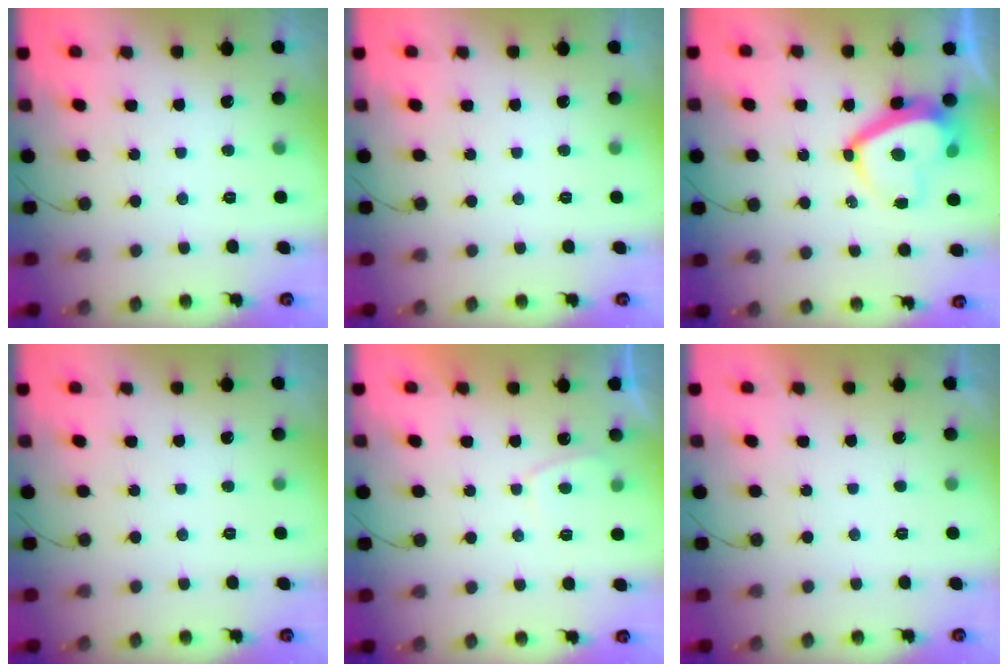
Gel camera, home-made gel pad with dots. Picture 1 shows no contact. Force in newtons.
{"total": 0.0}
{"total": 8.8, "press": 8.7, "slide": 1.5}
{"total": 0.0}
{"total": 1.5, "press": 1.3, "slide": 0.6}
{"total": 2.1, "press": 2.1, "slide": 0.4}